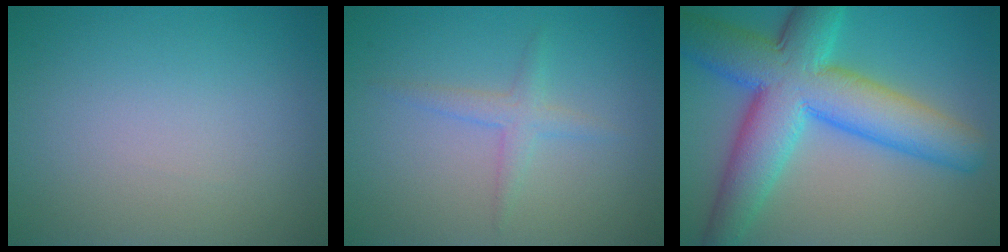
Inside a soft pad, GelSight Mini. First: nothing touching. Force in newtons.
{"total": 1.8, "press": 1.8, "slide": 0.1}
{"total": 11.3, "press": 11.3, "slide": 0.1}